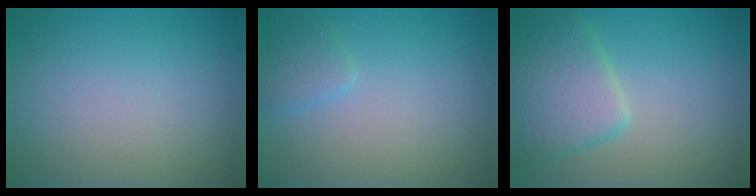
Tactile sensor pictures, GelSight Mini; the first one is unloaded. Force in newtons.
{"total": 1.4, "press": 1.4, "slide": 0.1}
{"total": 5.1, "press": 5.1, "slide": 0.3}